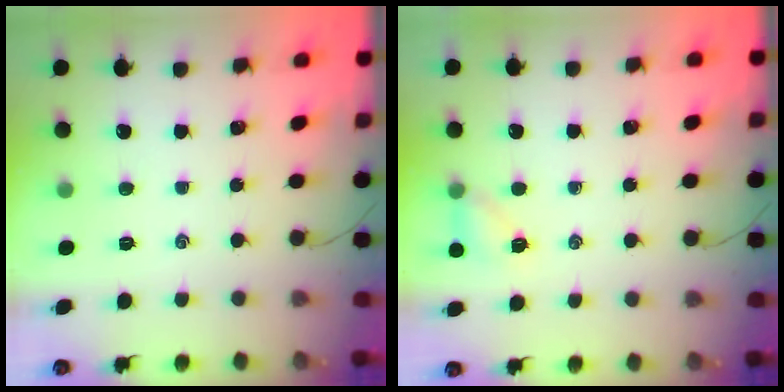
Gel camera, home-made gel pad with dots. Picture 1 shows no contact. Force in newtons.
{"total": 5.1, "press": 4.8, "slide": 1.5}